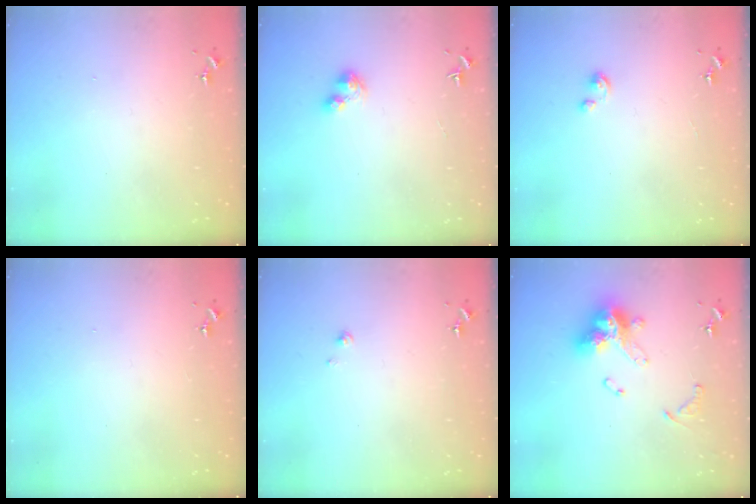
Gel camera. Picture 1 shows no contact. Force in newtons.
{"total": 3.5, "press": 3.5, "slide": 0.4}
{"total": 1.9, "press": 1.9, "slide": 0.1}
{"total": 0.0}
{"total": 1.4, "press": 1.4, "slide": 0.1}
{"total": 16.0, "press": 15.9, "slide": 1.8}